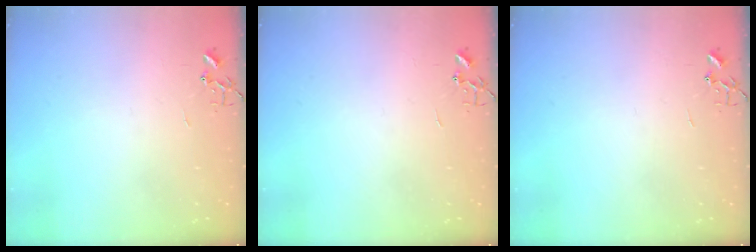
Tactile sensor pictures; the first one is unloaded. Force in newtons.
{"total": 0.0}
{"total": 0.0}